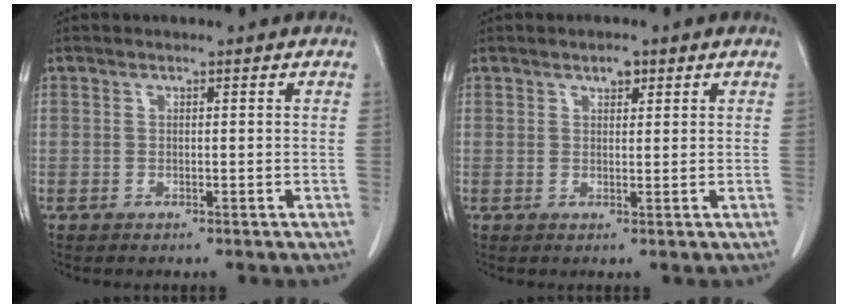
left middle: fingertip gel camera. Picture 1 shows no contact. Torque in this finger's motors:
{"motor_torque": [0.12, -0.07, -0.02, 0.01]}